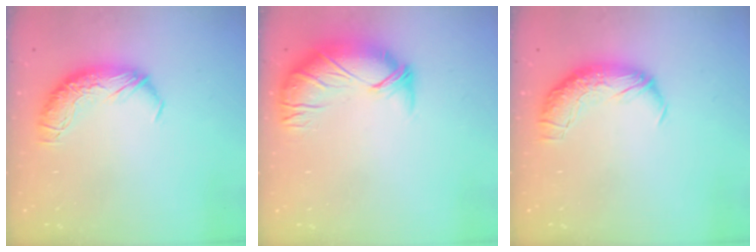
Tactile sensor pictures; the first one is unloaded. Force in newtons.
{"total": 2.5, "press": 0.5, "slide": 2.5}
{"total": 2.3, "press": 1.0, "slide": 2.1}